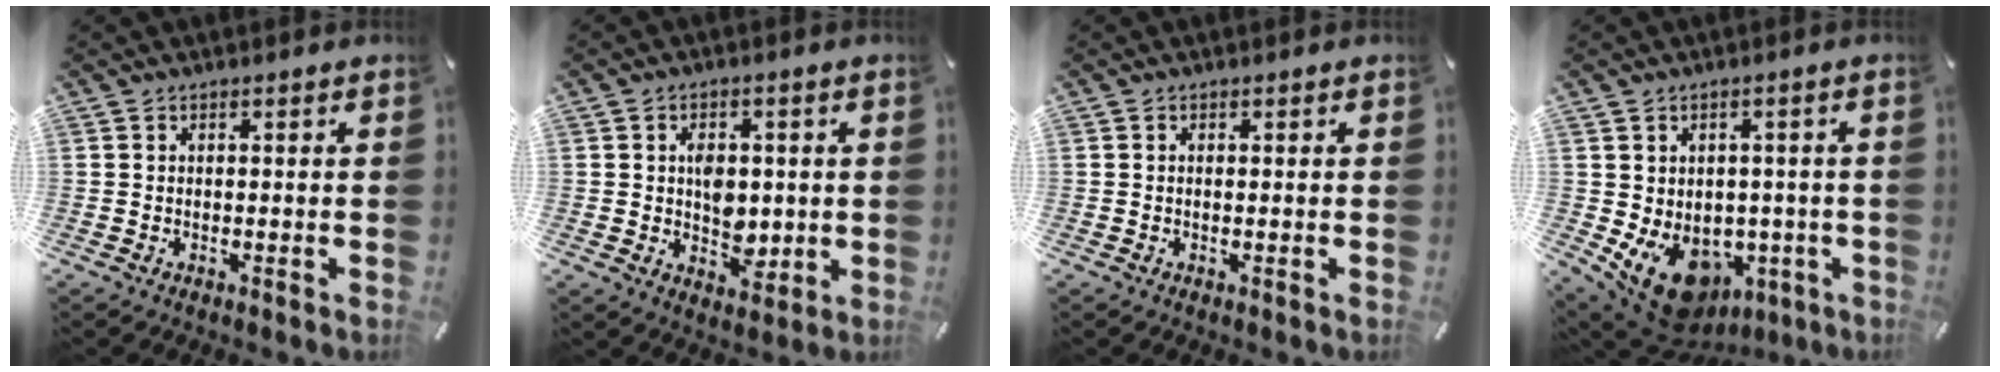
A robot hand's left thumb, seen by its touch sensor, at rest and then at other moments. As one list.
[{"total": 7.0, "force": [0.1, 5.5, 4.3], "torque": [-0.032, -0.003, -0.001]}, {"total": 0.0}, {"total": 10.5, "force": [-4.1, 8.1, 5.1], "torque": [-0.081, 0.008, -0.061]}]